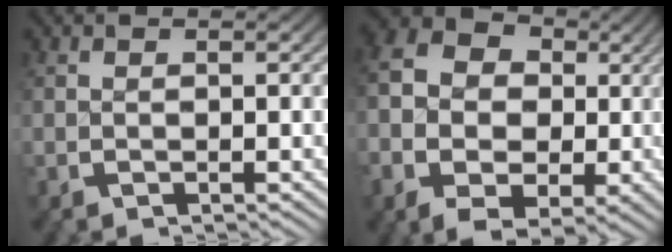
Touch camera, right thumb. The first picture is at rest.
{"total": 14.5, "force": [1.3, 11.6, 8.6], "torque": [-0.175, -0.018, 0.014]}